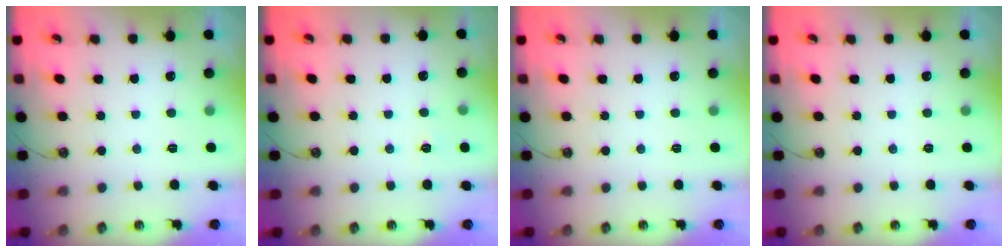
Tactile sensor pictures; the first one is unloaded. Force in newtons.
{"total": 3.4, "press": 3.4, "slide": 0.4}
{"total": 0.0}
{"total": 0.0}